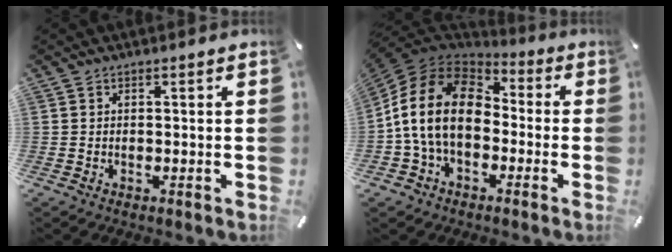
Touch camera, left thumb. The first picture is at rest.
{"total": 17.2, "force": [-1.5, 12.7, 11.6], "torque": [-0.250, 0.035, -0.032]}